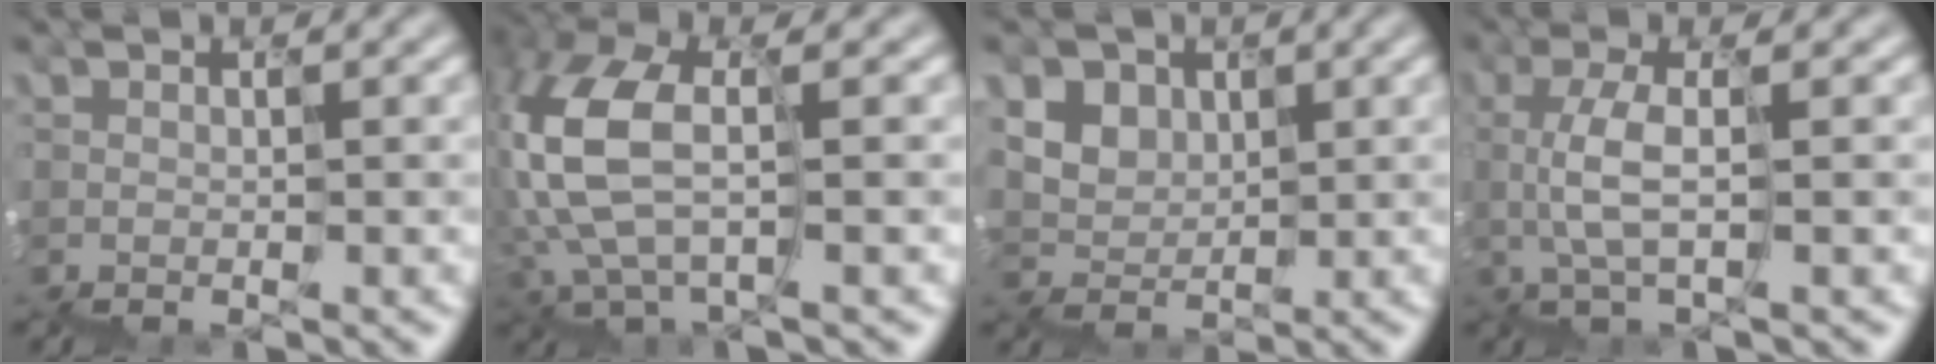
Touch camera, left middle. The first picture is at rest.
{"total": 4.5, "force": [0.1, 2.1, 4.0], "torque": [-0.148, 0.010, -0.009]}
{"total": 4.4, "force": [2.9, 3.2, -0.7], "torque": [-0.020, 0.015, 0.043]}
{"total": 1.2, "force": [0.0, 0.3, 1.1], "torque": [-0.054, -0.001, -0.003]}